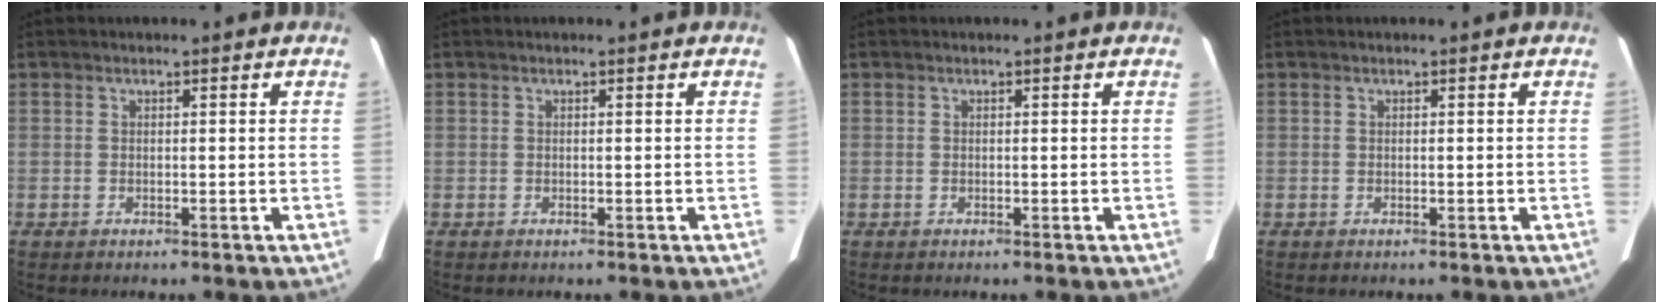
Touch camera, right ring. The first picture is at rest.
{"total": 0.0}
{"total": 0.0}
{"total": 0.0}